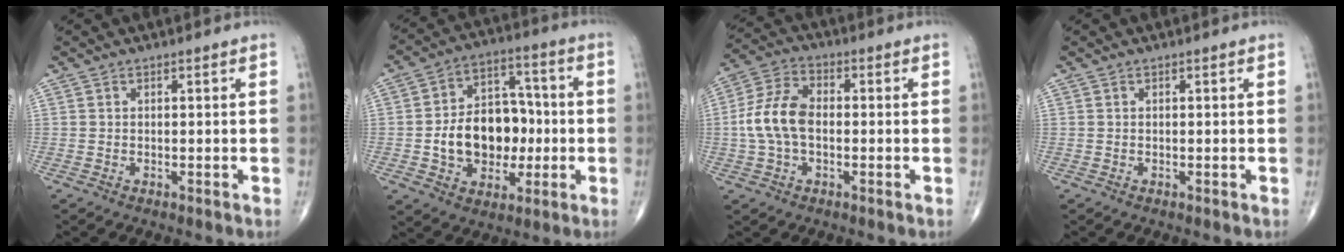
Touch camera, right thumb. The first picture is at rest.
{"total": 15.7, "force": [-1.8, 11.3, 10.6], "torque": [-0.129, 0.037, -0.023]}
{"total": 10.0, "force": [-0.6, 6.0, 7.9], "torque": [-0.164, 0.027, -0.019]}
{"total": 0.0}